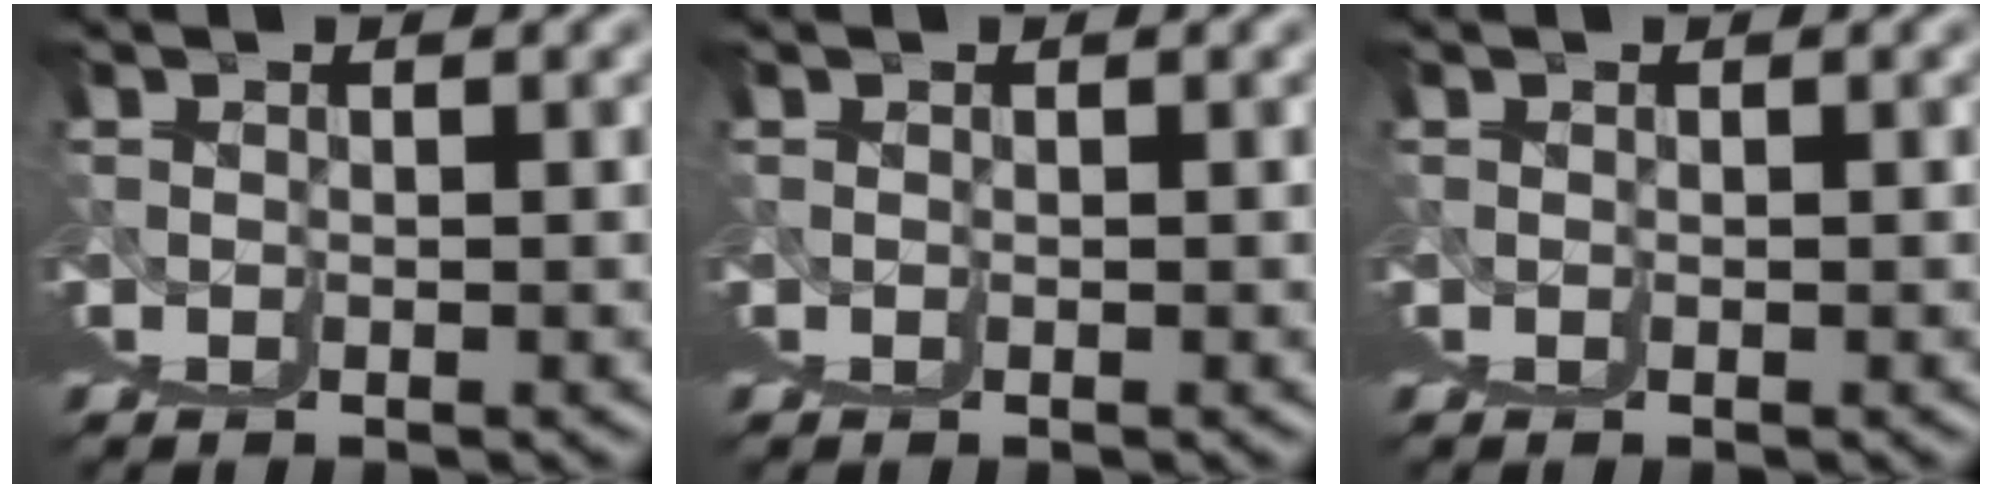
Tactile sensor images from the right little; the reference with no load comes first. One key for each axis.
{"total": 0.0}
{"total": 0.0}